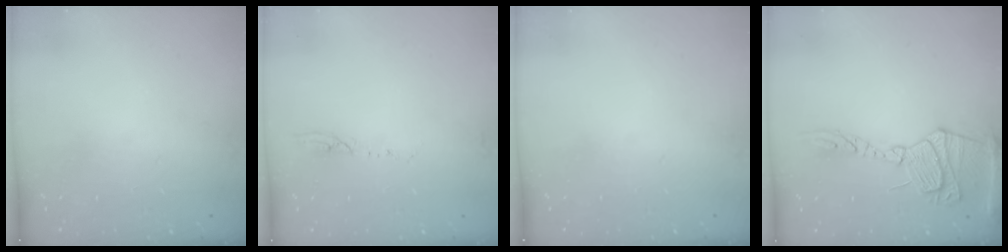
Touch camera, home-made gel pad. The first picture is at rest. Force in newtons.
{"total": 3.8, "press": 3.8, "slide": 0.4}
{"total": 0.0}
{"total": 18.1, "press": 18.0, "slide": 1.6}